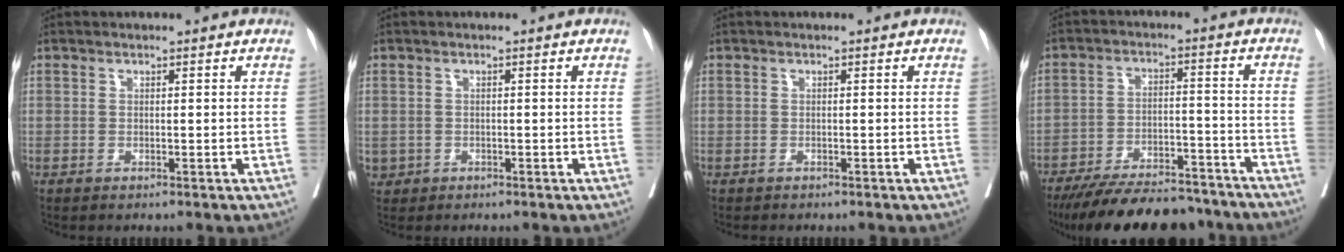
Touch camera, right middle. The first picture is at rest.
{"total": 1.5, "force": [-0.4, 1.4, 0.2], "torque": [-0.003, 0.005, 0.001]}
{"total": 0.7, "force": [-0.6, 0.3, 0.1], "torque": [-0.012, -0.001, -0.011]}
{"total": 17.8, "force": [-15.7, 4.7, 6.9], "torque": [-0.115, -0.001, -0.232]}